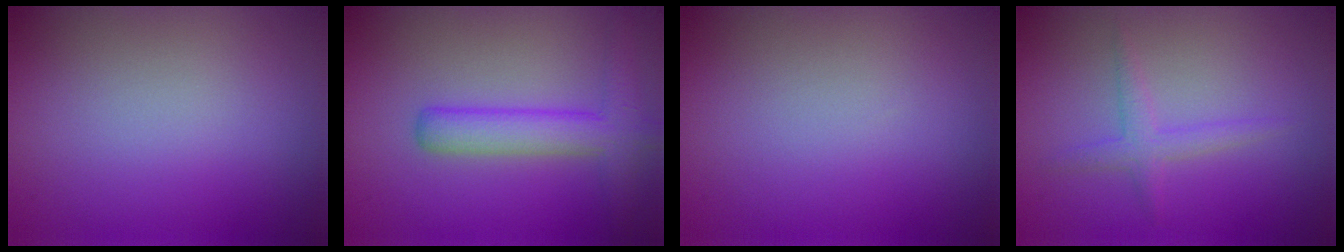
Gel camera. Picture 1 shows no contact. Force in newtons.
{"total": 4.4, "press": 4.4, "slide": 0.1}
{"total": 0.0}
{"total": 1.8, "press": 1.8, "slide": 0.1}